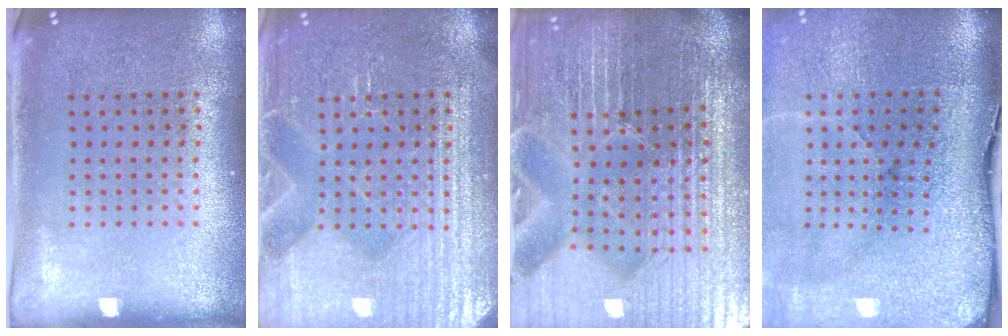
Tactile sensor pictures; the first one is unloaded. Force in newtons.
{"total": 6.2, "press": 6.1, "slide": 0.8}
{"total": 7.2, "press": 6.3, "slide": 3.5}
{"total": 5.0, "press": 3.9, "slide": 3.2}